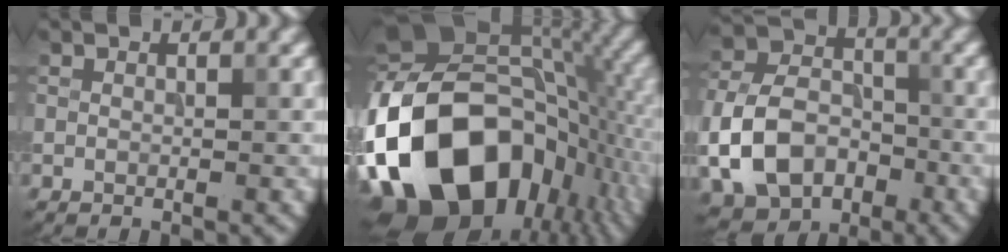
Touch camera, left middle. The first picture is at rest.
{"total": 20.2, "force": [-6.0, 13.1, 14.1], "torque": [-0.279, 0.005, -0.107]}
{"total": 9.3, "force": [-3.2, 6.8, 5.5], "torque": [-0.113, -0.005, -0.064]}